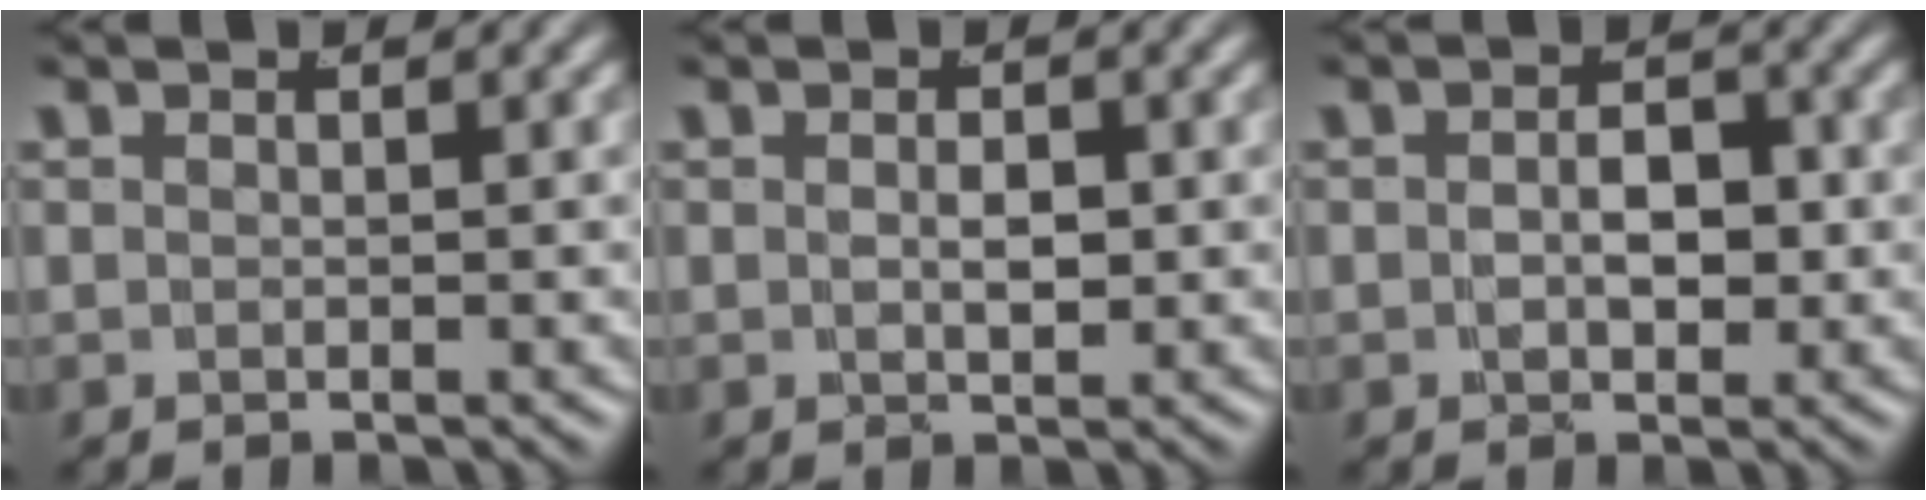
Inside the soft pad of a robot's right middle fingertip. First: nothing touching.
{"total": 1.5, "force": [0.1, 0.5, 1.4], "torque": [-0.022, -0.013, 0.010]}
{"total": 2.5, "force": [-0.5, 1.4, 2.0], "torque": [-0.032, -0.009, -0.001]}